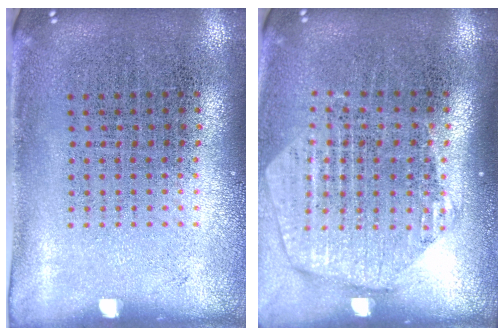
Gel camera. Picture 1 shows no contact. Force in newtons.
{"total": 1.9, "press": 1.7, "slide": 0.9}